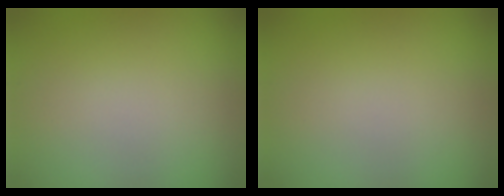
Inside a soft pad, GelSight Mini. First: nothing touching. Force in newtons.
{"total": 0.0}